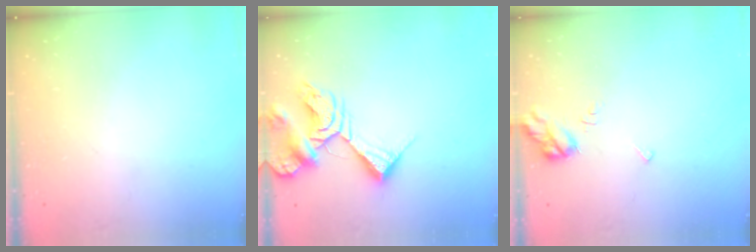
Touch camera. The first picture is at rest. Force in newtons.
{"total": 11.8, "press": 11.7, "slide": 1.3}
{"total": 6.6, "press": 6.6, "slide": 0.3}